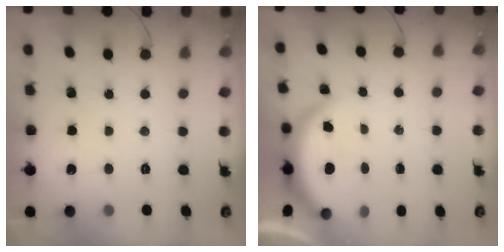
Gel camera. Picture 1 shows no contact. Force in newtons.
{"total": 3.9, "press": 3.9, "slide": 0.2}